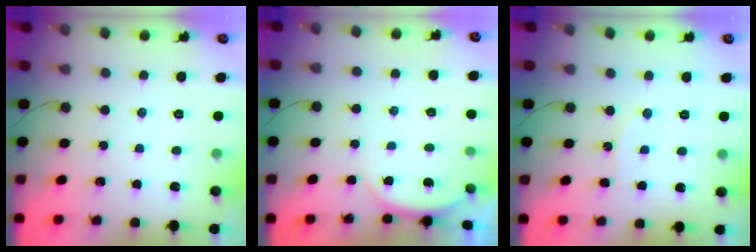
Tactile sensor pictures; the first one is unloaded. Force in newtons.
{"total": 3.2, "press": 3.2, "slide": 0.7}
{"total": 7.1, "press": 6.8, "slide": 1.9}